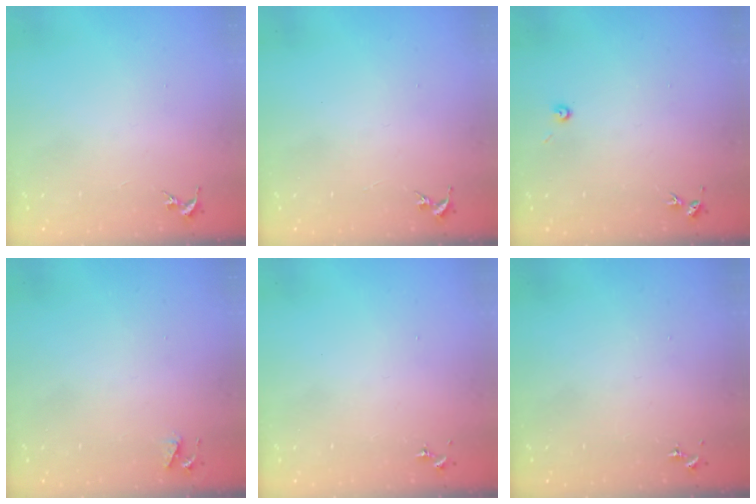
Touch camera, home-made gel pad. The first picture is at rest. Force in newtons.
{"total": 0.0}
{"total": 3.0, "press": 3.0, "slide": 0.3}
{"total": 4.1, "press": 4.0, "slide": 0.7}
{"total": 0.0}
{"total": 0.0}